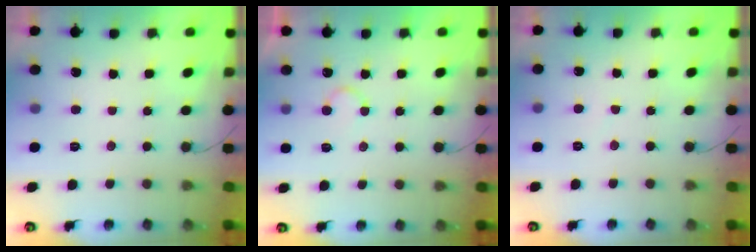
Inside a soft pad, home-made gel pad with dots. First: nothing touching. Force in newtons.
{"total": 5.0, "press": 5.0, "slide": 0.4}
{"total": 2.9, "press": 2.9, "slide": 0.2}